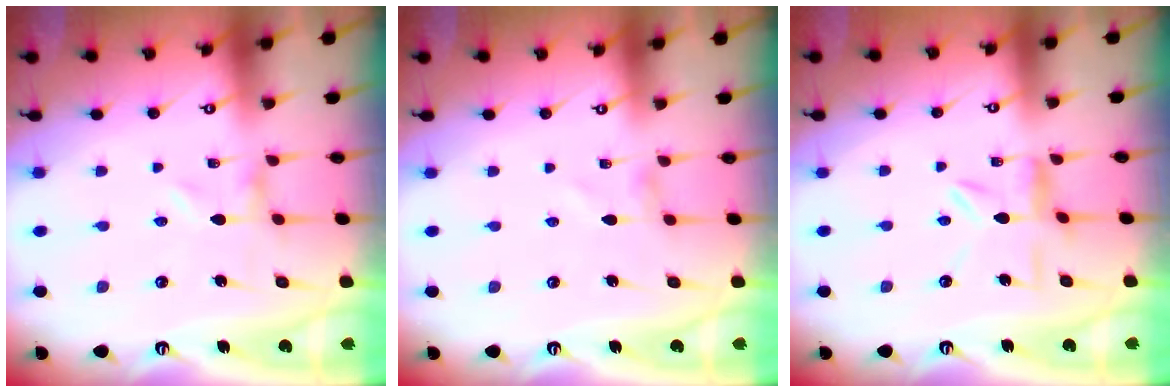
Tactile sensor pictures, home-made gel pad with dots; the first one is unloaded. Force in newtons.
{"total": 0.0}
{"total": 6.0, "press": 6.0, "slide": 0.4}